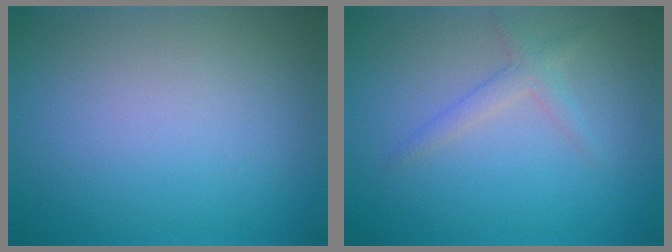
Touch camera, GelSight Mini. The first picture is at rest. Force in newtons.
{"total": 1.6, "press": 1.6, "slide": 0.1}